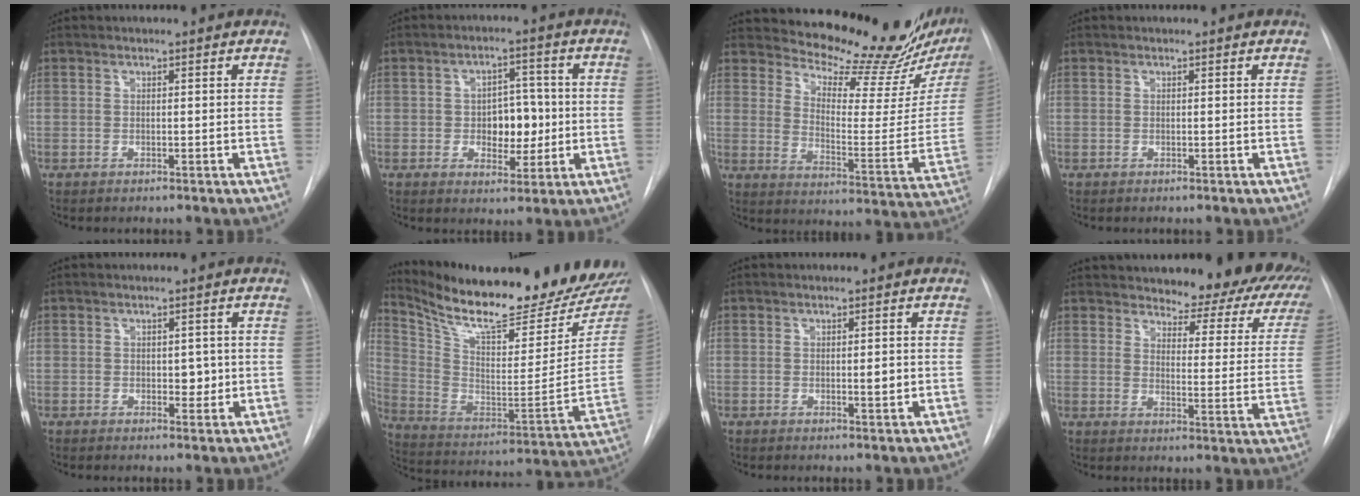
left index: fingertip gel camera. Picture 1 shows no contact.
{"total": 6.6, "force": [-0.9, 4.2, 5.0], "torque": [-0.066, 0.008, -0.008]}
{"total": 20.7, "force": [18.9, 3.5, 7.7], "torque": [-0.109, -0.104, 0.239]}
{"total": 0.0}
{"total": 2.5, "force": [-0.5, 1.6, 1.8], "torque": [-0.017, -0.007, -0.005]}
{"total": 26.1, "force": [22.8, 4.0, 12.0], "torque": [-0.213, -0.079, 0.331]}
{"total": 1.8, "force": [-0.6, 0.4, 1.7], "torque": [-0.025, -0.007, -0.008]}
{"total": 21.3, "force": [18.3, 5.8, 9.1], "torque": [-0.107, -0.056, 0.204]}